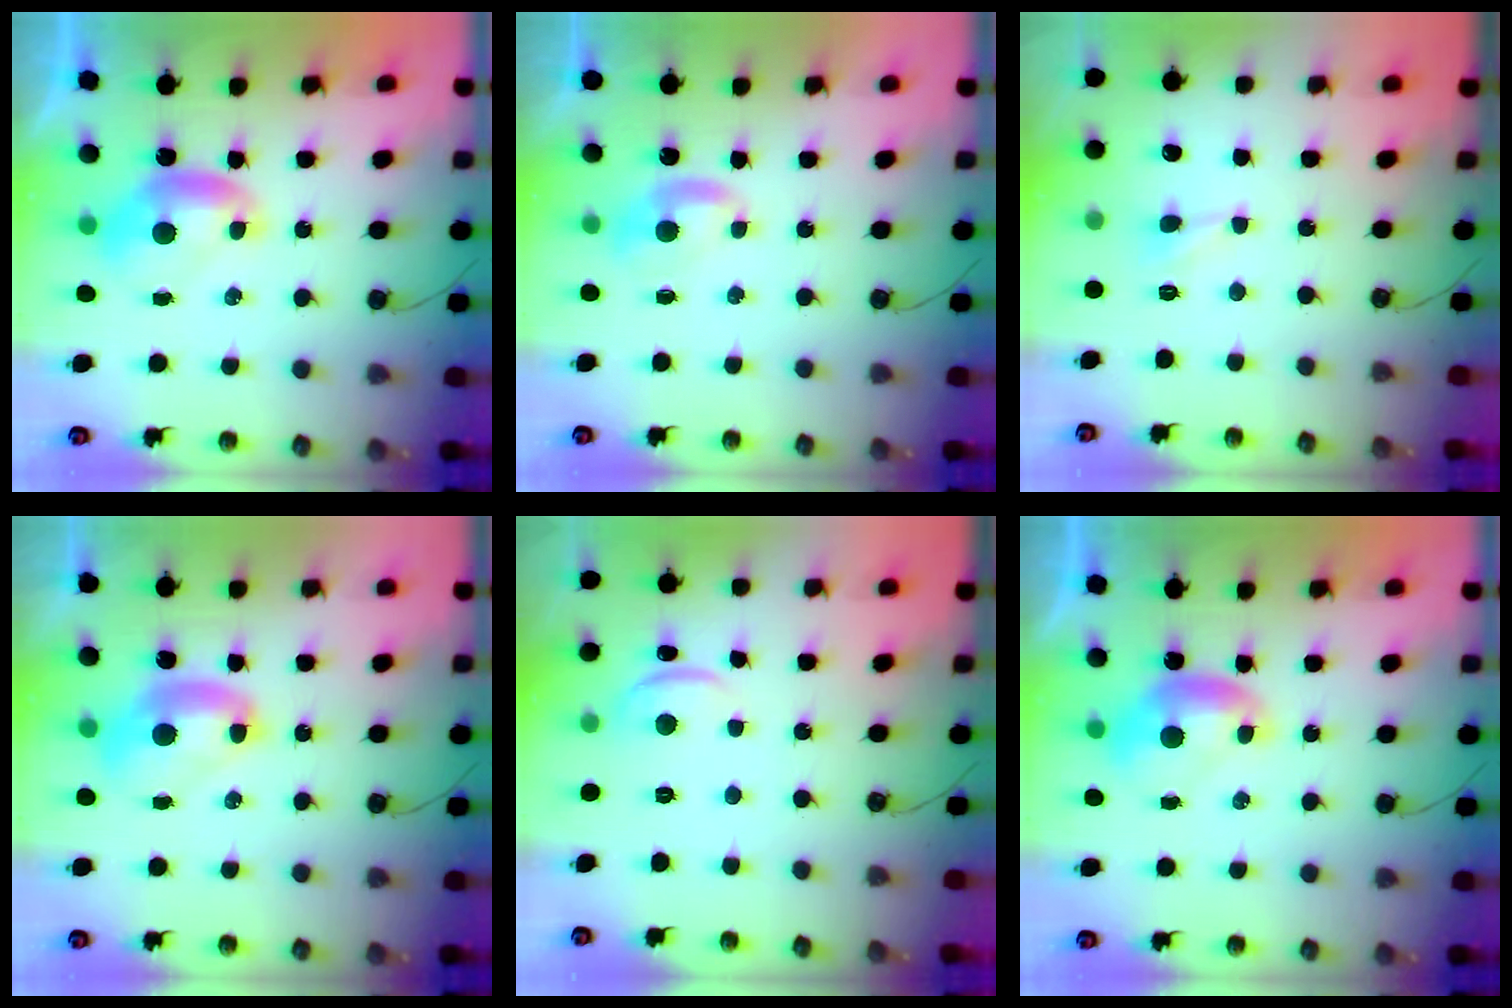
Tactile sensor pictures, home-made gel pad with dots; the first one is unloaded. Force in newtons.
{"total": 1.6, "press": 1.5, "slide": 0.5}
{"total": 1.3, "press": 1.2, "slide": 0.5}
{"total": 2.7, "press": 2.7, "slide": 0.1}
{"total": 2.2, "press": 2.1, "slide": 0.5}
{"total": 0.0}